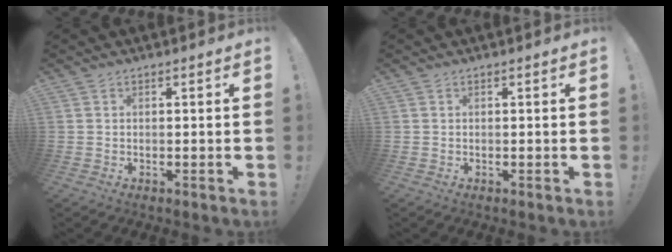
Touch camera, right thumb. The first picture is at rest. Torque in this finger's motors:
{"motor_torque": [0.00, 0.00, 0.01, 0.00, 0.00]}